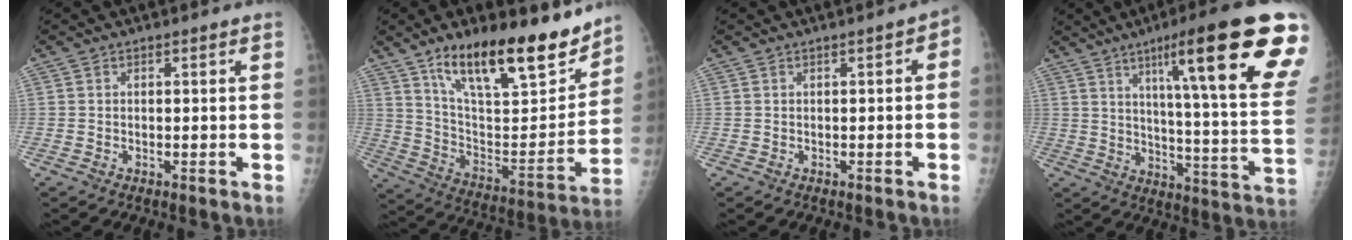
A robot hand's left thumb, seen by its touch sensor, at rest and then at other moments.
{"total": 23.6, "force": [16.4, 7.7, 15.1], "torque": [-0.194, -0.073, 0.274]}
{"total": 2.0, "force": [-0.1, 0.9, 1.7], "torque": [-0.007, 0.012, -0.009]}
{"total": 25.8, "force": [12.8, 2.8, 22.2], "torque": [-0.287, -0.037, 0.183]}